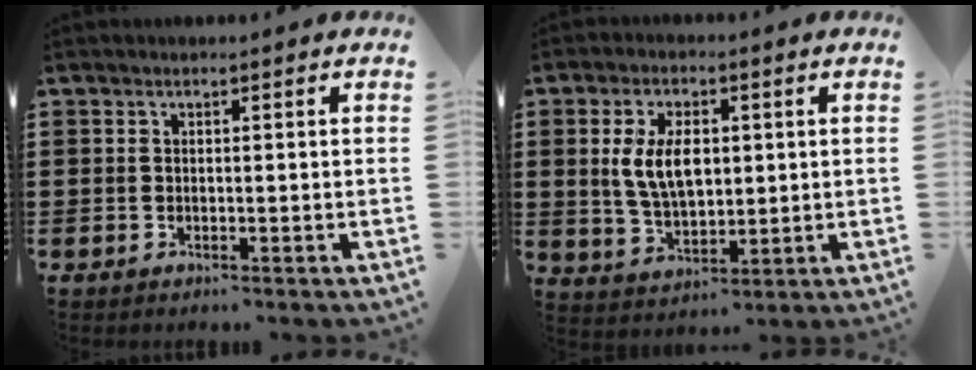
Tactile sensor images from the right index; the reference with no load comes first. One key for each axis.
{"total": 7.7, "fx": 1.1, "fy": 4.3, "fz": 6.3, "tx": -0.135, "ty": 0.006, "tz": 0.012}